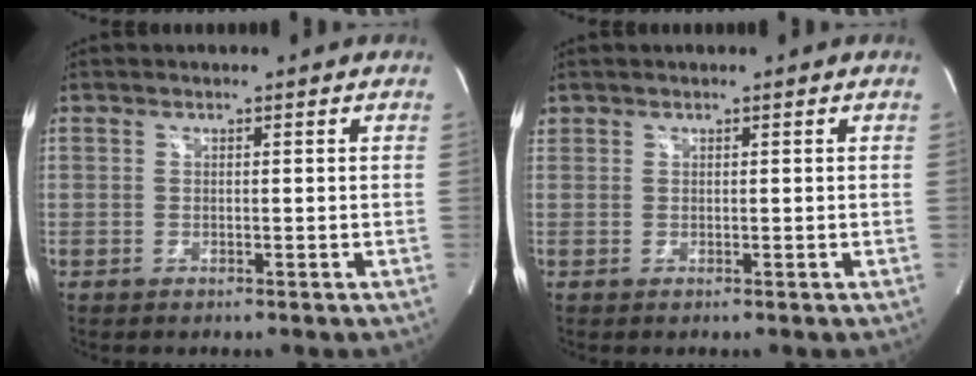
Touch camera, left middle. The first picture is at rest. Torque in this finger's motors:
{"motor_torque": [0.03, 0.02, 0.02, 0.00]}